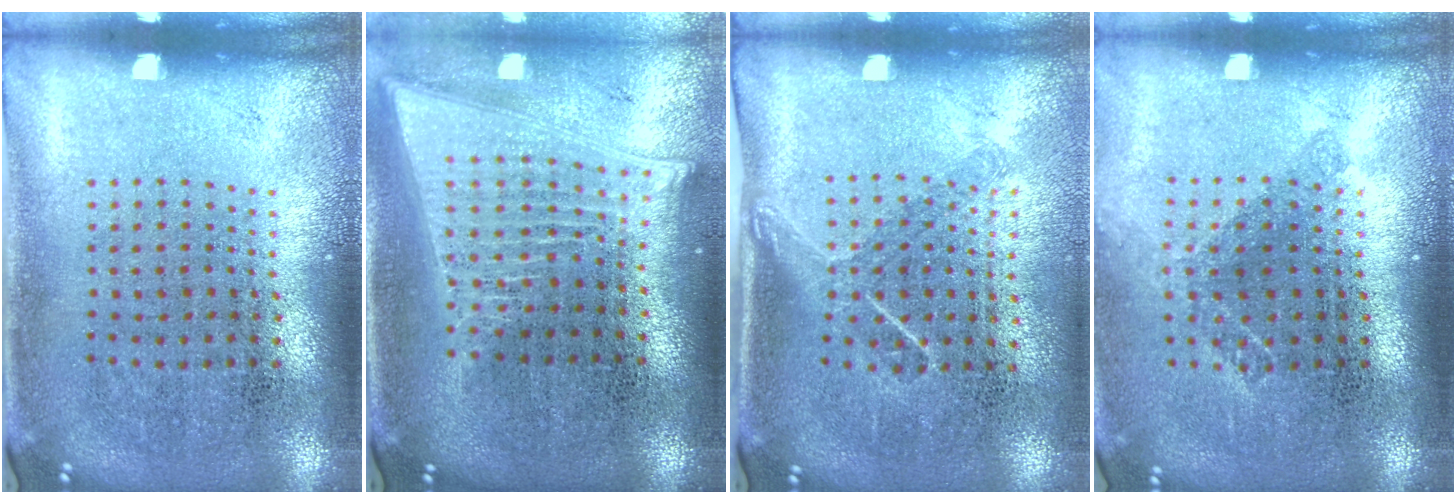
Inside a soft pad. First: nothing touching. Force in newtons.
{"total": 2.1, "press": 1.8, "slide": 1.1}
{"total": 1.2, "press": 0.9, "slide": 0.9}
{"total": 1.2, "press": 0.9, "slide": 0.7}